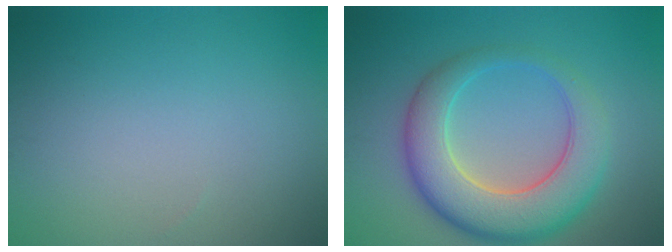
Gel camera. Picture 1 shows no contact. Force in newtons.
{"total": 8.4, "press": 8.4, "slide": 0.3}